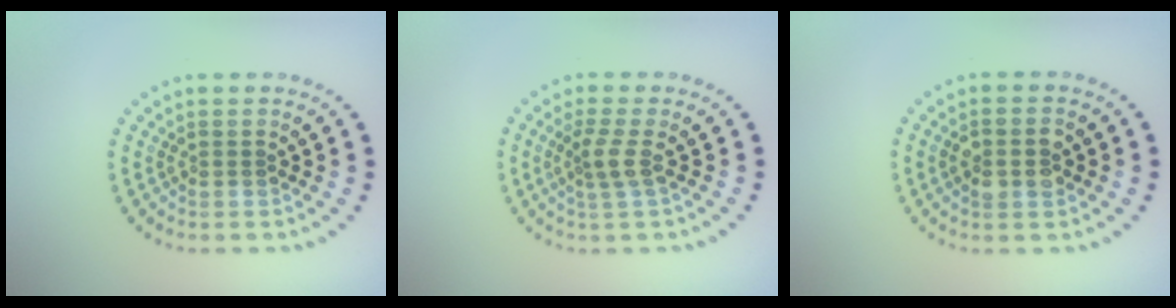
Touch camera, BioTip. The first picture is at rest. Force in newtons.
{"total": 2.0, "press": 1.6, "slide": 1.3}
{"total": 2.9, "press": 2.9, "slide": 0.2}